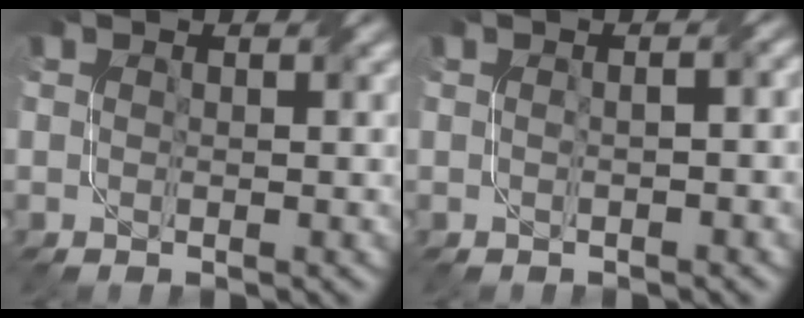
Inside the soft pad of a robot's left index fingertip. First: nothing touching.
{"total": 2.6, "force": [0.4, 1.2, 2.3], "torque": [-0.020, 0.012, -0.007]}